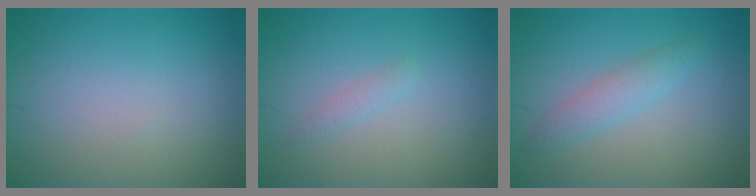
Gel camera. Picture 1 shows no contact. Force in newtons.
{"total": 0.9, "press": 0.9, "slide": 0.0}
{"total": 2.1, "press": 2.1, "slide": 0.2}